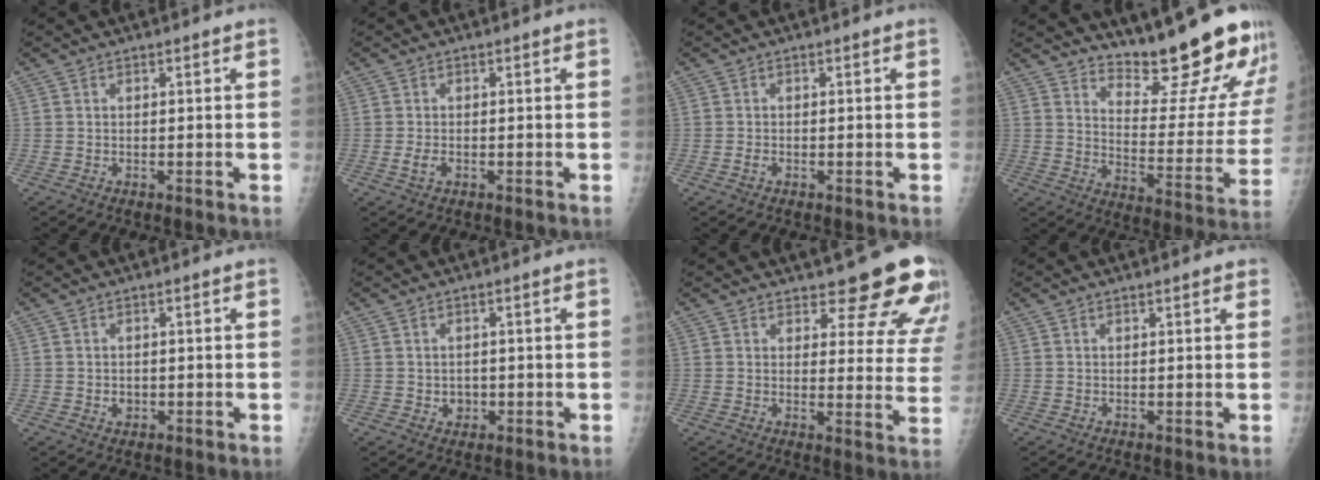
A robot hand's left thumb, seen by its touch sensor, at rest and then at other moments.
{"total": 2.0, "force": [-0.5, 1.3, 1.5], "torque": [-0.028, -0.001, -0.011]}
{"total": 0.9, "force": [-0.3, 0.6, 0.5], "torque": [-0.009, 0.000, -0.008]}
{"total": 20.1, "force": [17.8, 3.7, 8.7], "torque": [-0.084, -0.166, 0.241]}
{"total": 1.6, "force": [-0.2, 1.4, 0.7], "torque": [-0.005, 0.001, 0.002]}
{"total": 2.2, "force": [-0.2, 2.0, 0.9], "torque": [-0.003, 0.002, 0.001]}
{"total": 14.3, "force": [12.1, 4.7, 6.0], "torque": [-0.024, -0.082, 0.126]}
{"total": 1.3, "force": [0.9, 0.5, 0.7], "torque": [-0.007, -0.002, 0.010]}